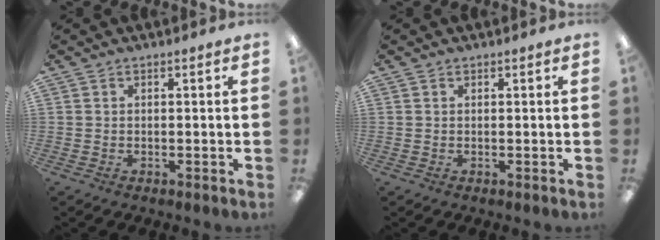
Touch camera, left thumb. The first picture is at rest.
{"total": 0.0}